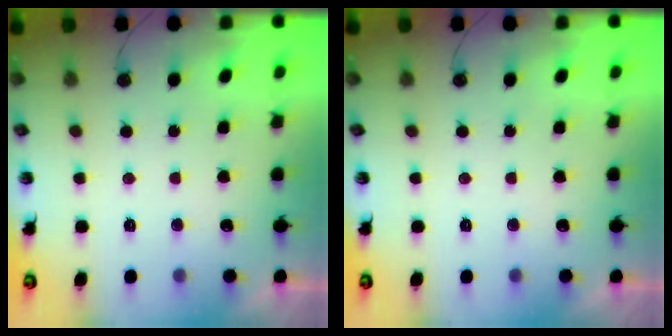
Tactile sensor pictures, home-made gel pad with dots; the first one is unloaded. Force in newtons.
{"total": 0.0}